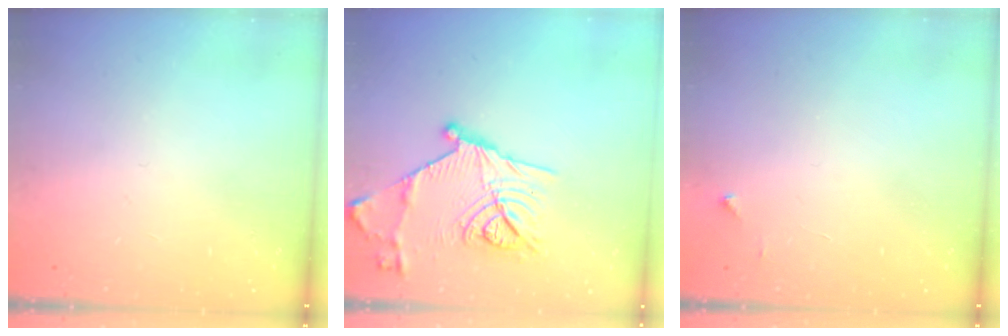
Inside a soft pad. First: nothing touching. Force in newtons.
{"total": 17.2, "press": 17.1, "slide": 1.9}
{"total": 2.0, "press": 2.0, "slide": 0.2}